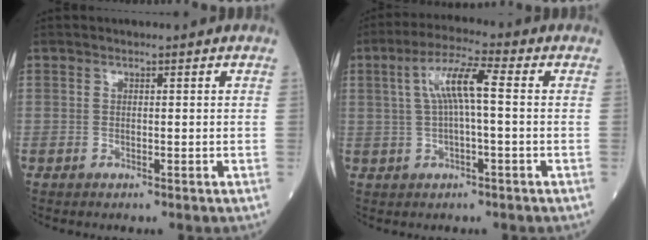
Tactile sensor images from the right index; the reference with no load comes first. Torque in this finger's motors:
{"motor_torque": [0.27, 0.06, 0.20, 0.07]}